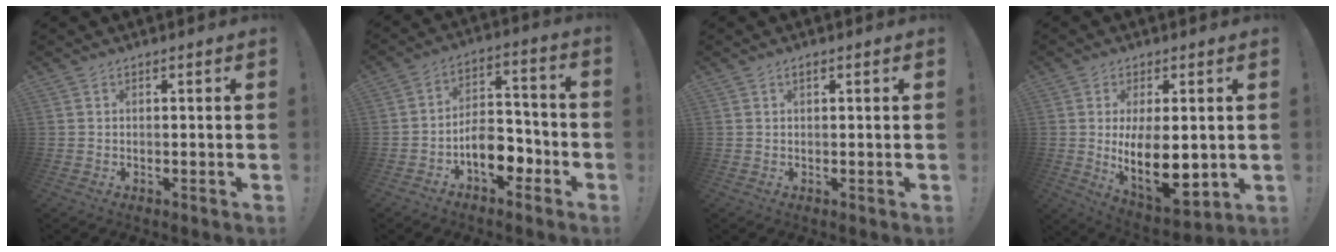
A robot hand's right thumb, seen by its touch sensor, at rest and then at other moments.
{"total": 10.7, "force": [-5.0, 6.7, 6.7], "torque": [-0.098, 0.031, -0.081]}
{"total": 1.1, "force": [0.6, 0.5, 0.7], "torque": [-0.014, 0.001, 0.012]}
{"total": 15.0, "force": [0.1, 7.2, 13.1], "torque": [-0.233, -0.022, 0.012]}